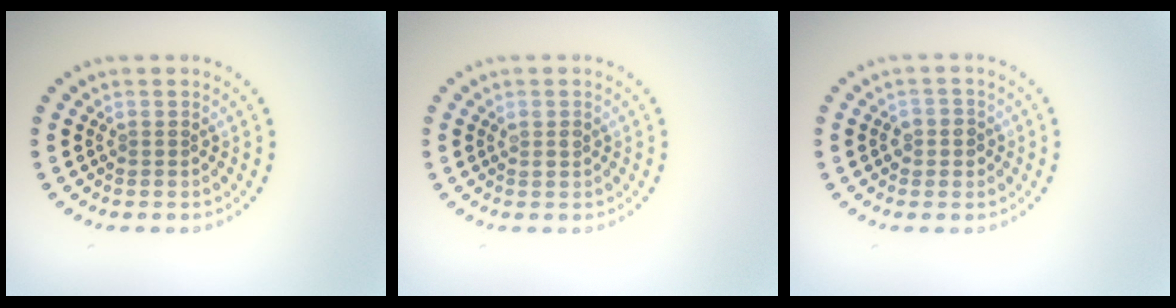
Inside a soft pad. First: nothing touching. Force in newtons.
{"total": 0.9, "press": 0.8, "slide": 0.4}
{"total": 1.7, "press": 1.6, "slide": 0.6}